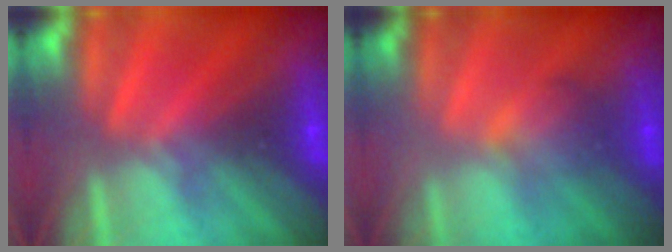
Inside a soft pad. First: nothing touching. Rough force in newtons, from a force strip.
{"total": 2.1}